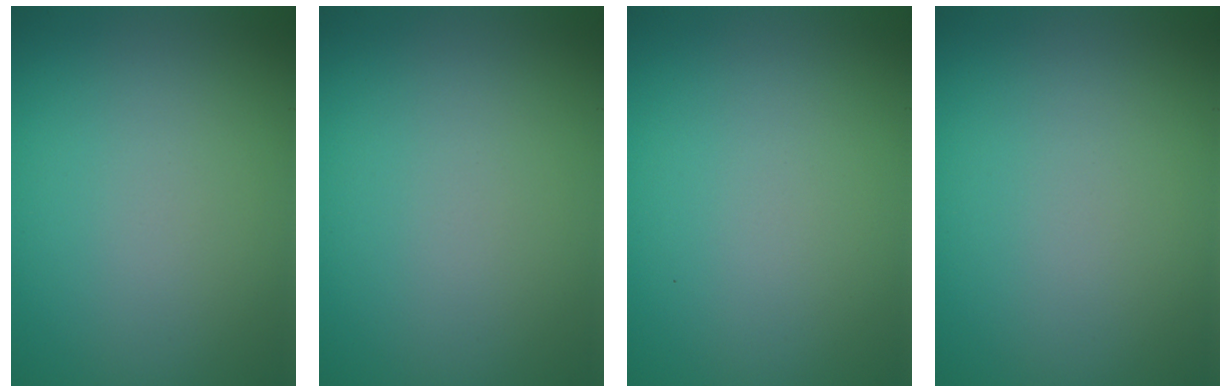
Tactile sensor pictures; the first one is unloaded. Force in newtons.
{"total": 0.0}
{"total": 0.0}
{"total": 0.0}